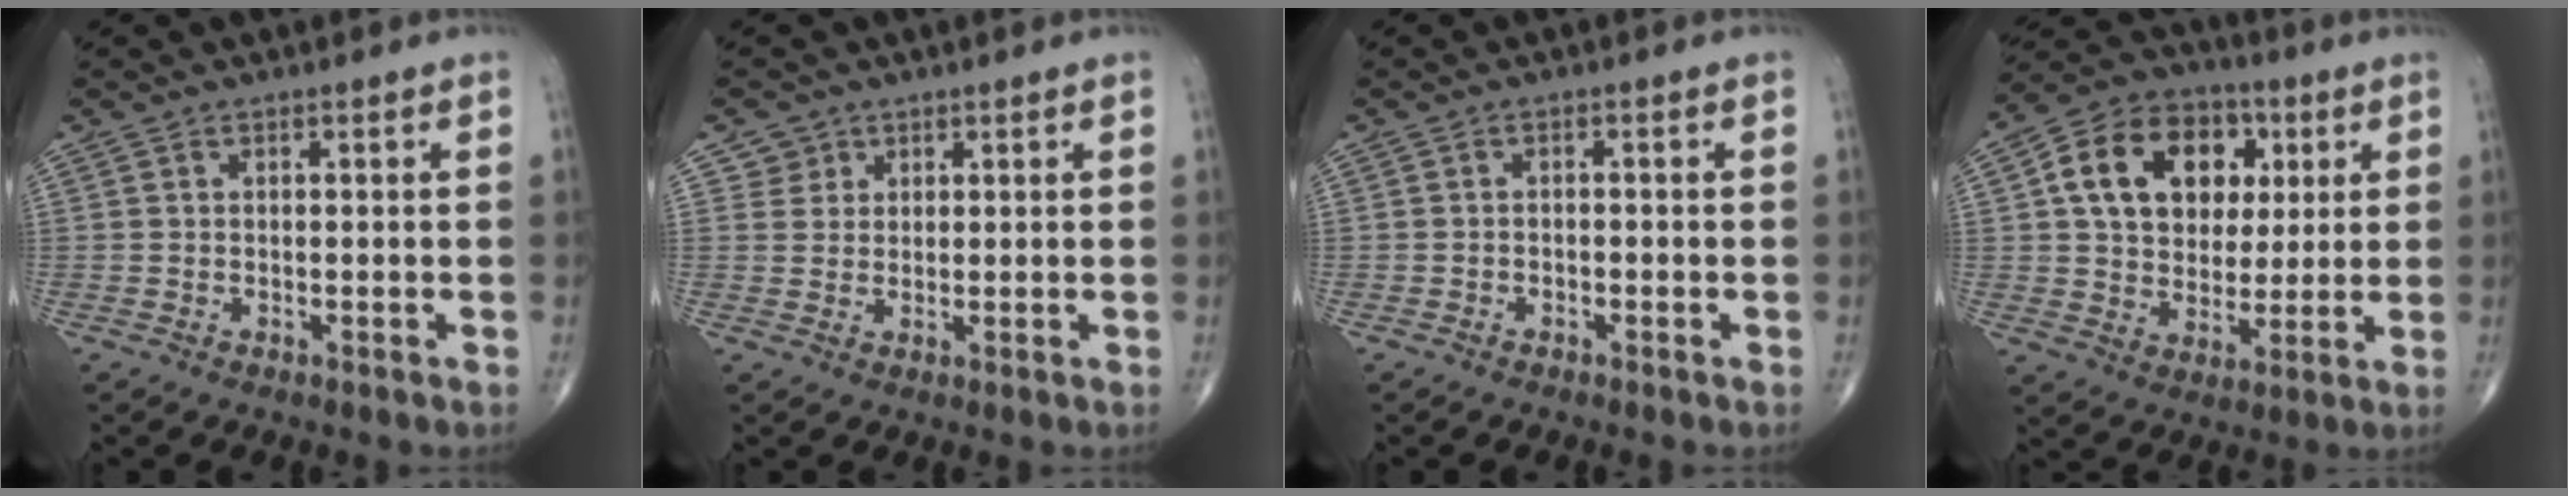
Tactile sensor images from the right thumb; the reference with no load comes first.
{"total": 2.8, "force": [1.5, 2.4, -0.3], "torque": [0.029, -0.007, 0.017]}
{"total": 0.8, "force": [-0.5, 0.5, 0.3], "torque": [-0.006, 0.004, -0.011]}
{"total": 18.0, "force": [4.9, 13.5, 10.8], "torque": [-0.155, 0.005, 0.080]}